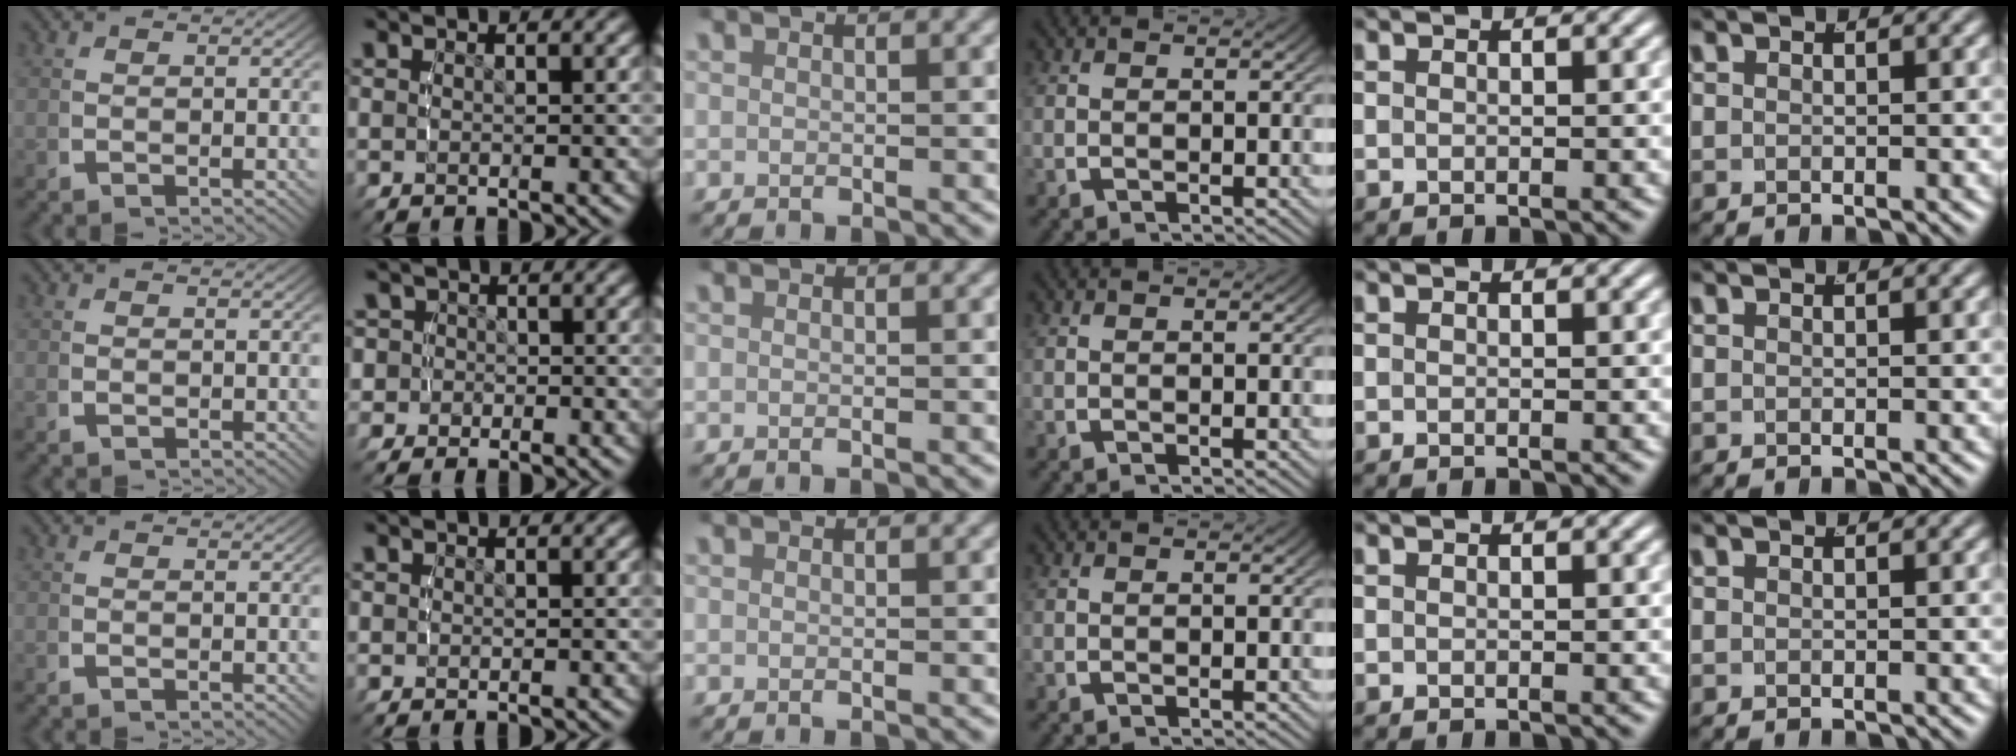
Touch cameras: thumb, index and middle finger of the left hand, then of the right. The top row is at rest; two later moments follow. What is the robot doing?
{"motion": "lift_and_place", "object": "cloth"}